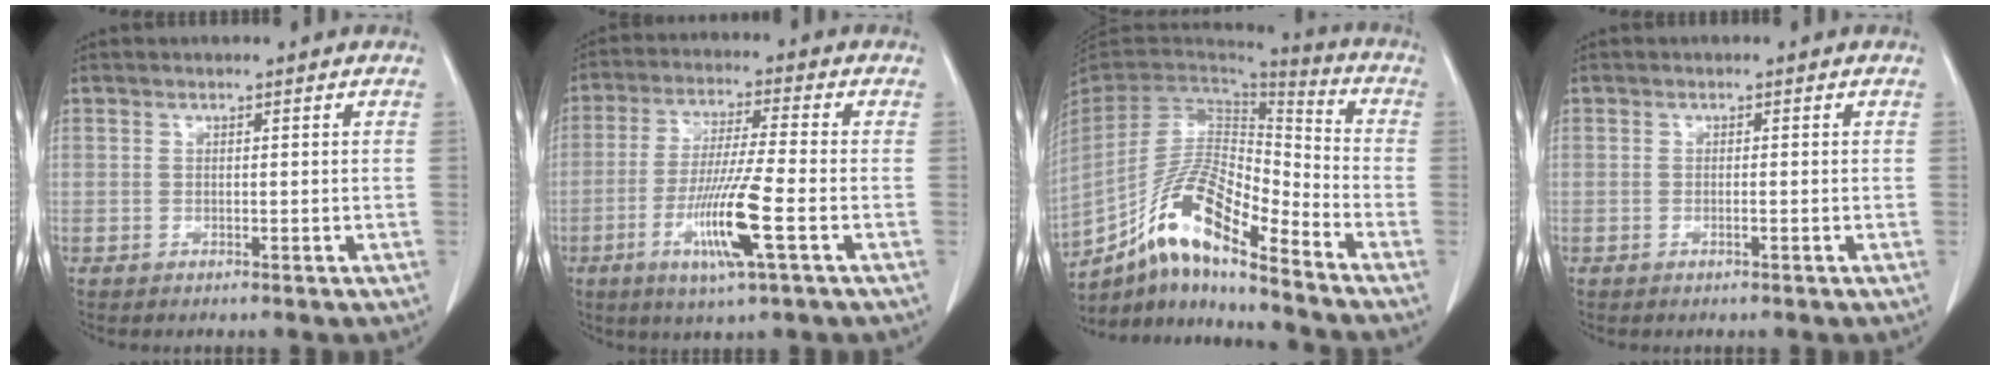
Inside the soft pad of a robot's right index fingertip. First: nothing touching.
{"total": 12.6, "force": [-4.4, -0.3, 11.9], "torque": [-0.235, -0.022, -0.085]}
{"total": 16.2, "force": [-11.0, 2.8, 11.6], "torque": [-0.223, 0.005, -0.200]}
{"total": 0.6, "force": [-0.3, -0.1, 0.6], "torque": [-0.011, 0.000, -0.003]}